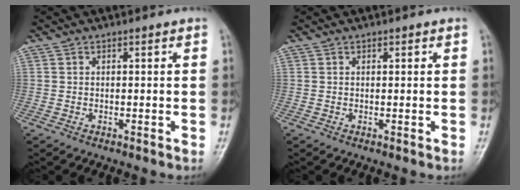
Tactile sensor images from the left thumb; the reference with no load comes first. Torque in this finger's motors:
{"motor_torque": [-0.10, -0.13, -0.04, -0.14, -0.02]}